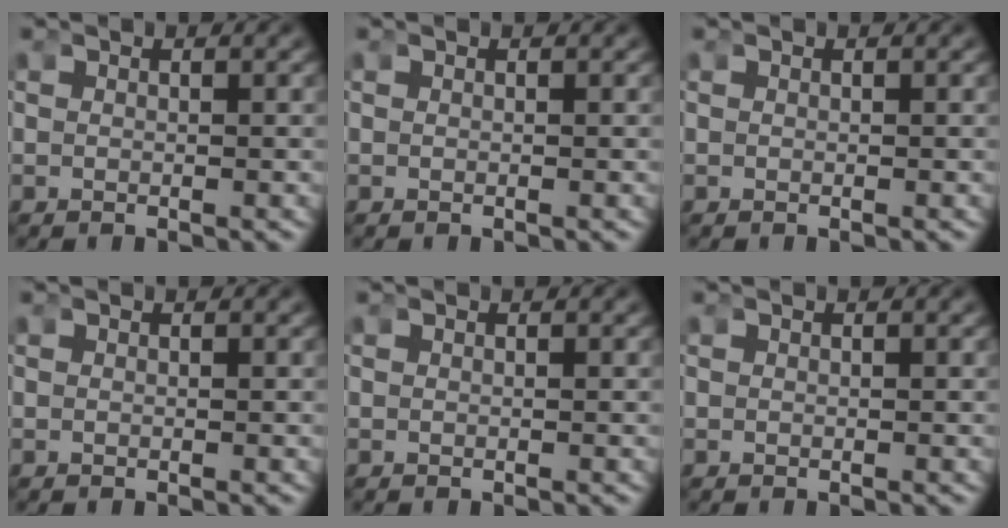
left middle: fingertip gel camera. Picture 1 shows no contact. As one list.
[{"total": 0.0}, {"total": 0.0}, {"total": 0.0}, {"total": 0.0}, {"total": 0.0}]